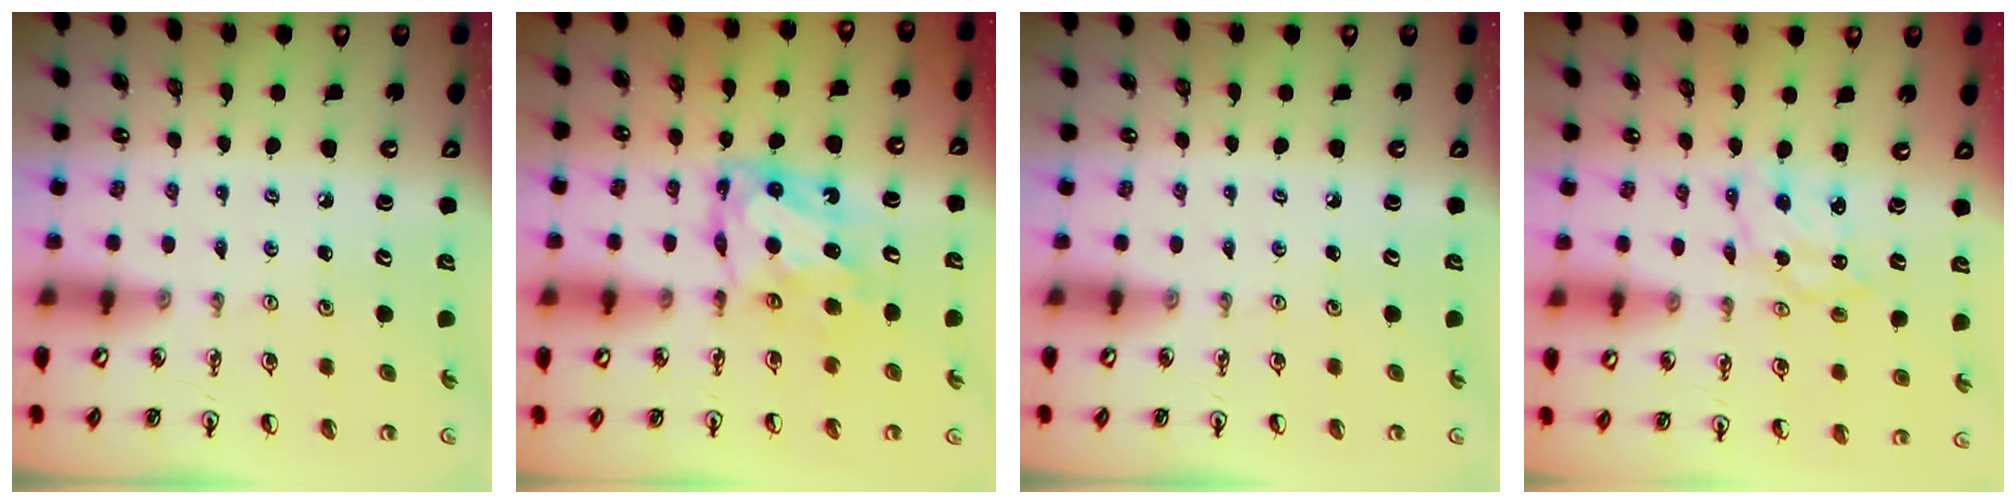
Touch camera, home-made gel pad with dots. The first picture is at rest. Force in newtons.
{"total": 7.4, "press": 7.4, "slide": 0.7}
{"total": 0.0}
{"total": 1.4, "press": 1.4, "slide": 0.0}